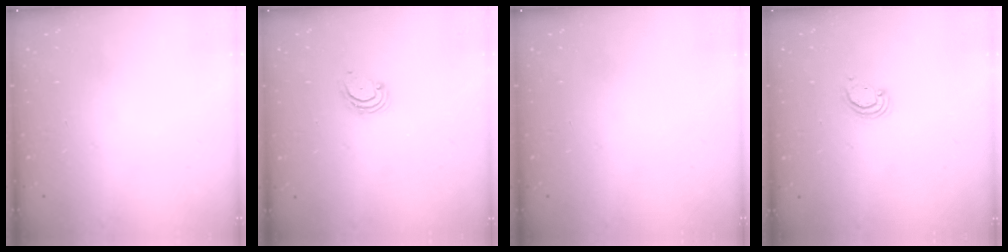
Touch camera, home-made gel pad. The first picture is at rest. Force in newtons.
{"total": 3.1, "press": 3.1, "slide": 0.5}
{"total": 0.0}
{"total": 2.0, "press": 2.0, "slide": 0.2}